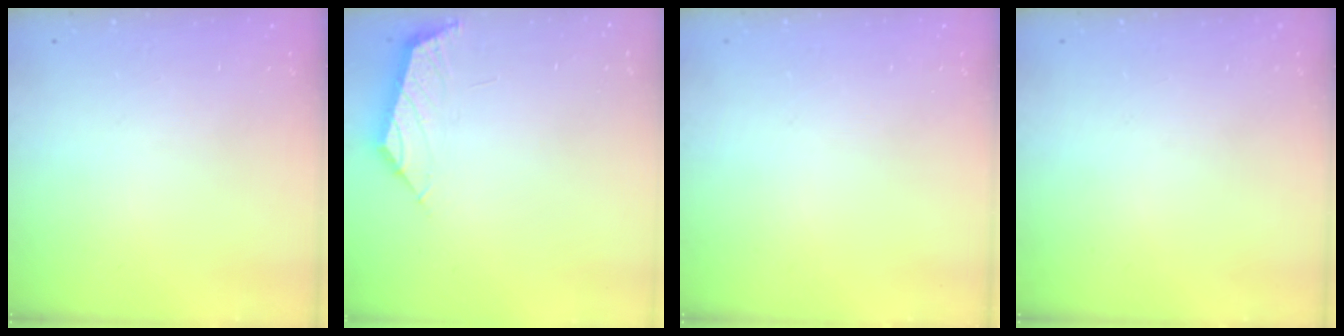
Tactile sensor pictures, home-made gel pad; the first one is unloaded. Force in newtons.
{"total": 2.1, "press": 2.0, "slide": 0.3}
{"total": 0.0}
{"total": 0.0}